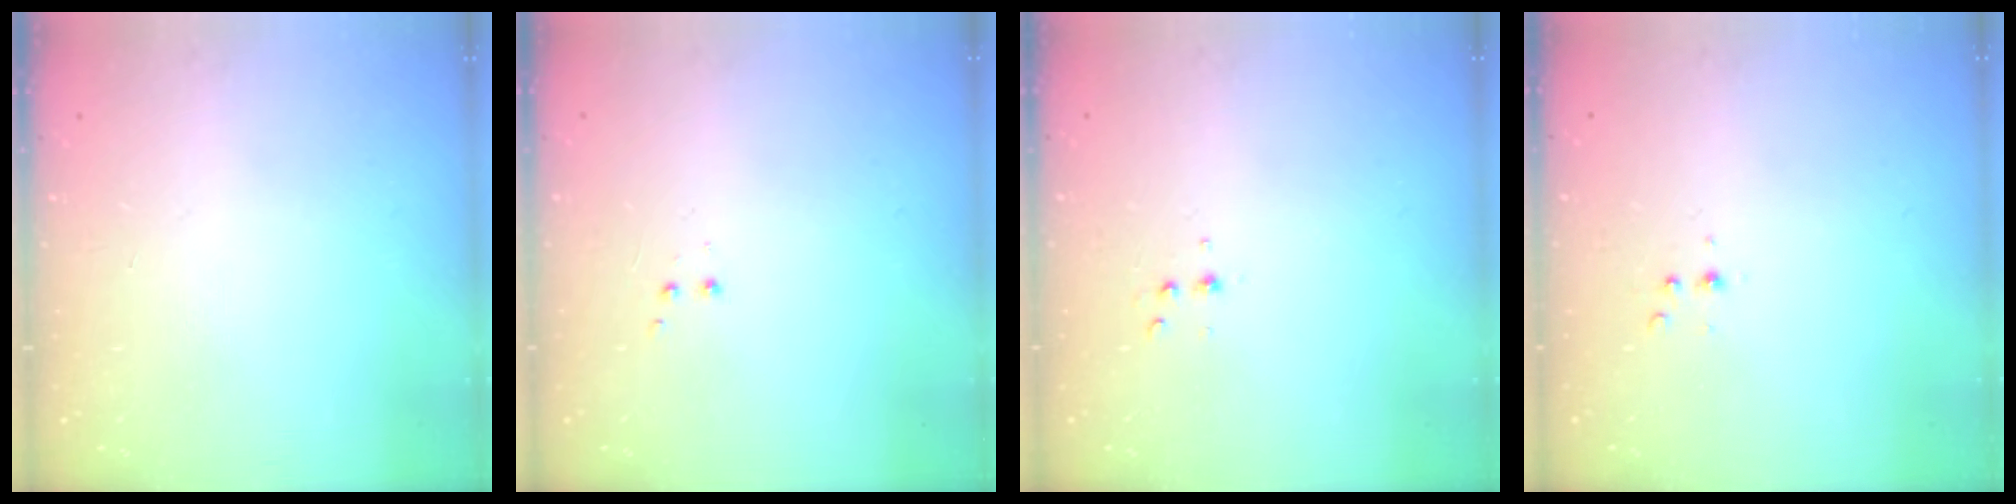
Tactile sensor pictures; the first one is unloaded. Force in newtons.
{"total": 2.0, "press": 1.8, "slide": 0.9}
{"total": 4.0, "press": 3.9, "slide": 1.0}
{"total": 3.1, "press": 2.7, "slide": 1.6}